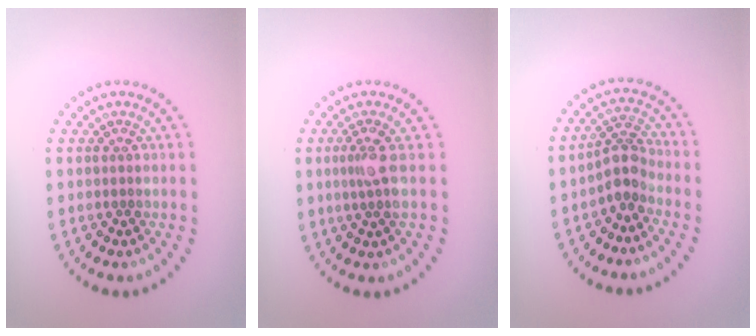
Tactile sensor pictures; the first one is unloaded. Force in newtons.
{"total": 2.1, "press": 1.7, "slide": 1.2}
{"total": 2.8, "press": 2.1, "slide": 1.8}